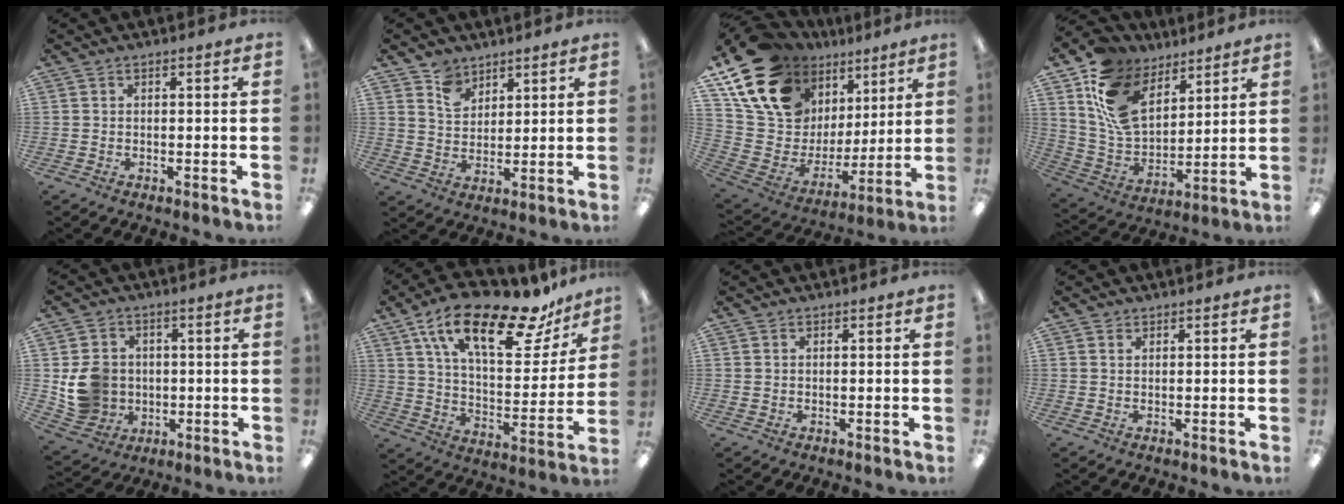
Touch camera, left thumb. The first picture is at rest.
{"total": 6.4, "force": [4.8, 4.0, 1.5], "torque": [-0.032, -0.015, 0.089]}
{"total": 19.6, "force": [12.9, 12.1, 8.3], "torque": [-0.183, -0.075, 0.248]}
{"total": 17.4, "force": [8.8, 11.5, 9.7], "torque": [-0.203, -0.029, 0.173]}
{"total": 9.6, "force": [0.1, 9.1, 3.2], "torque": [-0.059, 0.007, 0.015]}
{"total": 23.1, "force": [15.2, 8.7, 15.0], "torque": [-0.246, -0.081, 0.255]}
{"total": 0.6, "force": [0.2, 0.5, 0.0], "torque": [0.000, 0.003, 0.004]}
{"total": 0.9, "force": [0.7, 0.5, 0.2], "torque": [-0.006, 0.000, 0.014]}